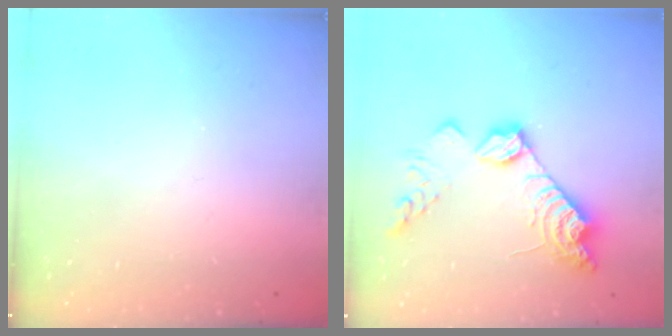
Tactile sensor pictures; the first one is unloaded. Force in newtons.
{"total": 15.9, "press": 15.9, "slide": 0.7}